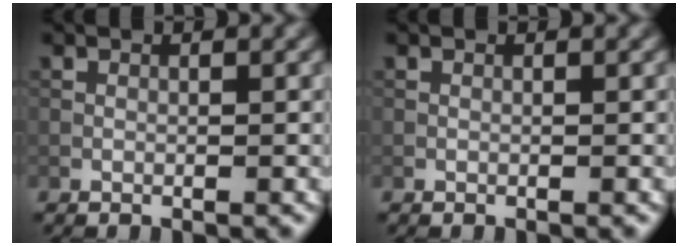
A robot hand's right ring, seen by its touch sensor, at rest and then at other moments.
{"total": 0.0}